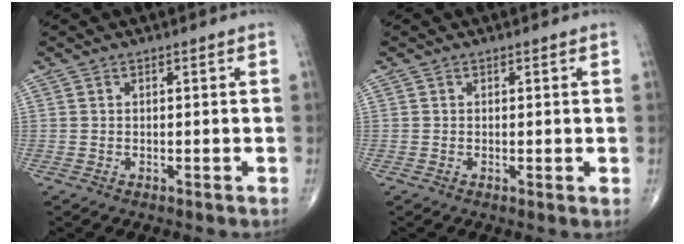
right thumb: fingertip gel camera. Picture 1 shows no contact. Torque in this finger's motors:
{"motor_torque": [-0.19, 0.00, -0.07, -0.11, 0.00]}